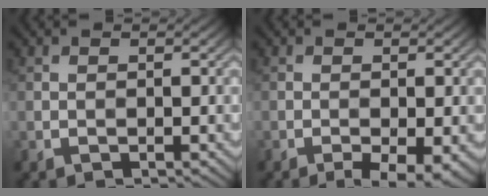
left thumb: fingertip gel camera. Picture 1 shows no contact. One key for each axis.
{"total": 3.7, "fx": -1.9, "fy": 0.9, "fz": 3.1, "tx": -0.050, "ty": -0.002, "tz": -0.024}